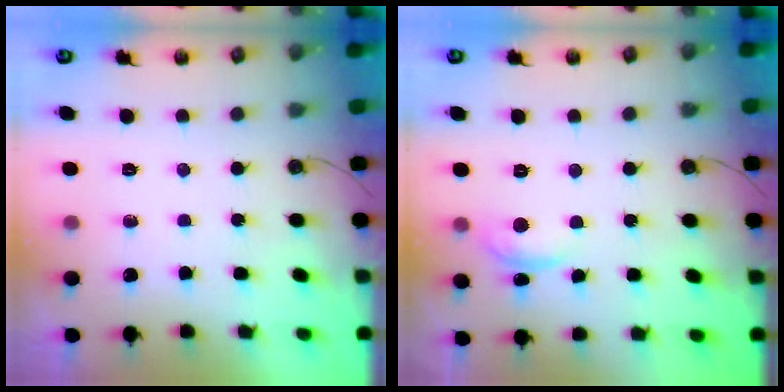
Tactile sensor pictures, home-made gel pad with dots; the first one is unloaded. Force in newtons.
{"total": 0.6, "press": 0.1, "slide": 0.6}